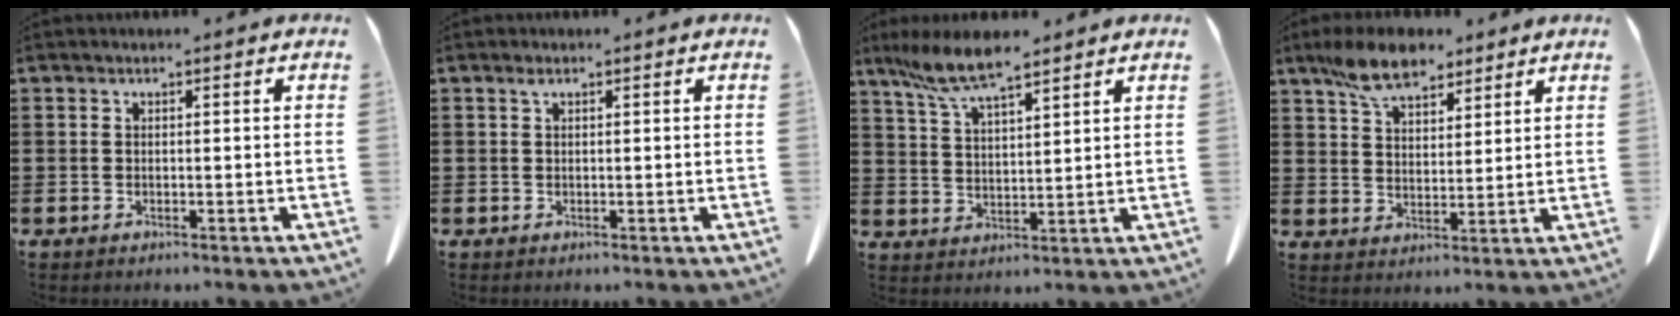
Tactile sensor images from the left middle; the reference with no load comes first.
{"total": 0.6, "force": [0.3, 0.2, 0.4], "torque": [-0.011, 0.000, 0.008]}
{"total": 7.8, "force": [6.0, 1.2, 4.9], "torque": [-0.109, -0.010, 0.111]}
{"total": 8.4, "force": [6.5, 3.3, 4.1], "torque": [-0.093, -0.007, 0.122]}